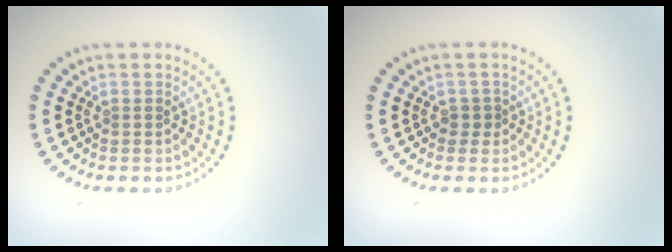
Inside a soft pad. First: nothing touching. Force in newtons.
{"total": 0.7, "press": 0.4, "slide": 0.6}